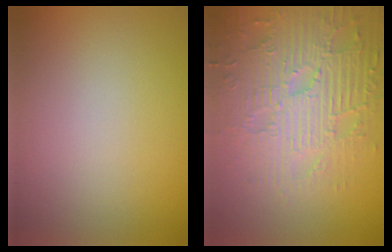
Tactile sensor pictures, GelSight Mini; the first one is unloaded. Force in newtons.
{"total": 7.4, "press": 5.8, "slide": 4.5}